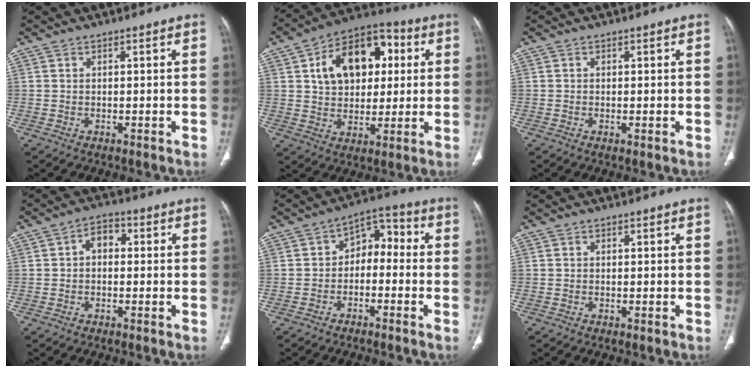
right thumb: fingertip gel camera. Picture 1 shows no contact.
{"total": 17.2, "force": [4.4, 11.6, 11.9], "torque": [-0.147, 0.013, 0.067]}
{"total": 0.6, "force": [-0.1, 0.2, 0.6], "torque": [-0.016, -0.004, -0.003]}
{"total": 4.2, "force": [0.3, 2.9, 3.0], "torque": [-0.031, 0.015, -0.006]}
{"total": 7.1, "force": [-1.3, 5.0, 4.8], "torque": [-0.042, 0.045, -0.036]}
{"total": 0.0}